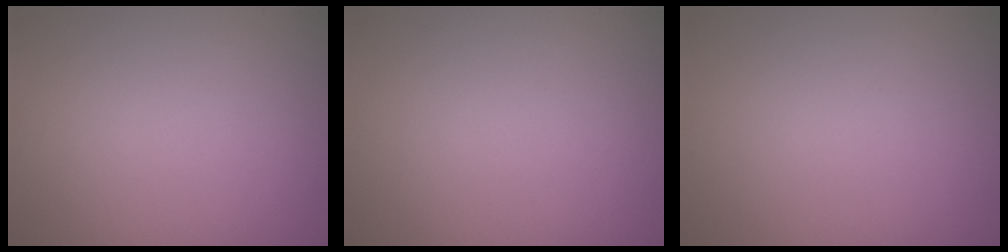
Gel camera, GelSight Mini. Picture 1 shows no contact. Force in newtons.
{"total": 0.0}
{"total": 0.0}